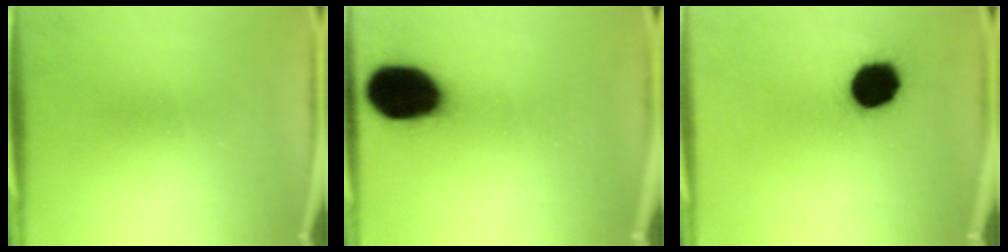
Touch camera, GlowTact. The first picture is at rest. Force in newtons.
{"total": 18.5}
{"total": 16.8}